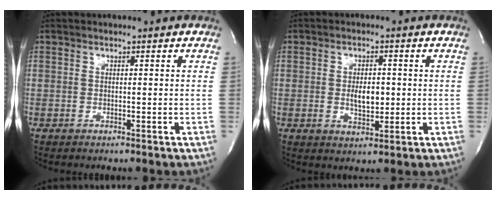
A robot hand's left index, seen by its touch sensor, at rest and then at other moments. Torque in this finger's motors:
{"motor_torque": [0.20, -0.15, 0.10, 0.04]}